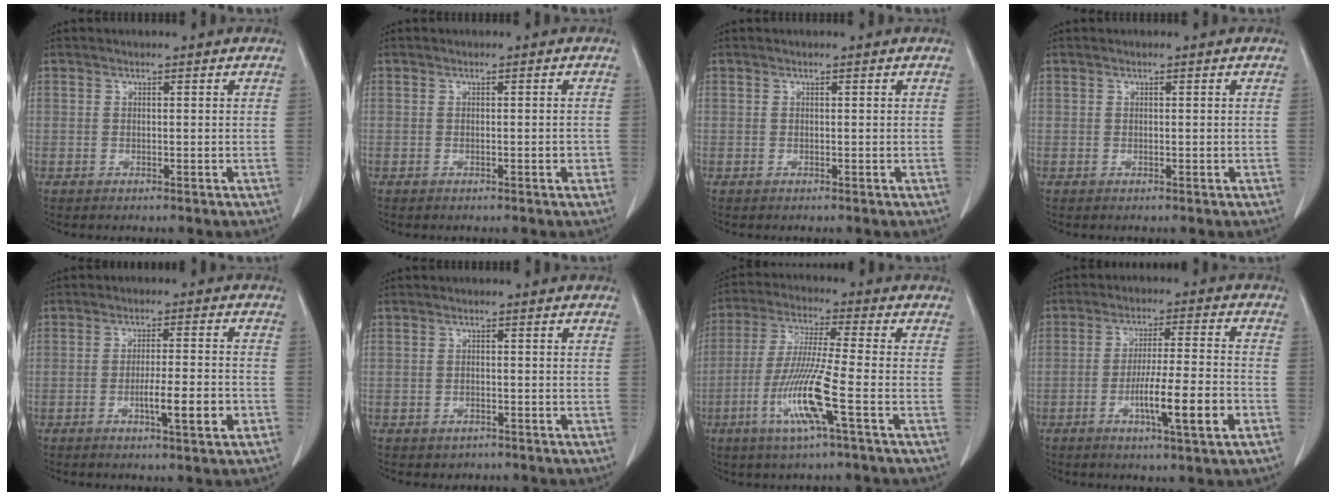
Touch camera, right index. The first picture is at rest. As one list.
[{"total": 1.3, "force": [-0.4, 0.4, 1.1], "torque": [-0.015, 0.001, -0.005]}, {"total": 0.0}, {"total": 0.0}, {"total": 6.9, "force": [-2.5, 0.5, 6.4], "torque": [-0.098, -0.004, -0.037]}, {"total": 1.6, "force": [-0.9, 1.2, 0.4], "torque": [-0.009, 0.002, -0.008]}, {"total": 11.3, "force": [-4.2, -0.5, 10.5], "torque": [-0.214, -0.017, -0.085]}, {"total": 10.7, "force": [-4.0, 0.3, 10.0], "torque": [-0.166, -0.005, -0.065]}]